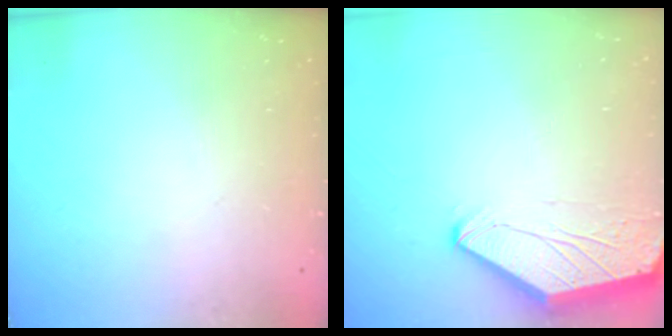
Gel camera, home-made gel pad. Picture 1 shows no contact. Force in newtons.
{"total": 0.0}